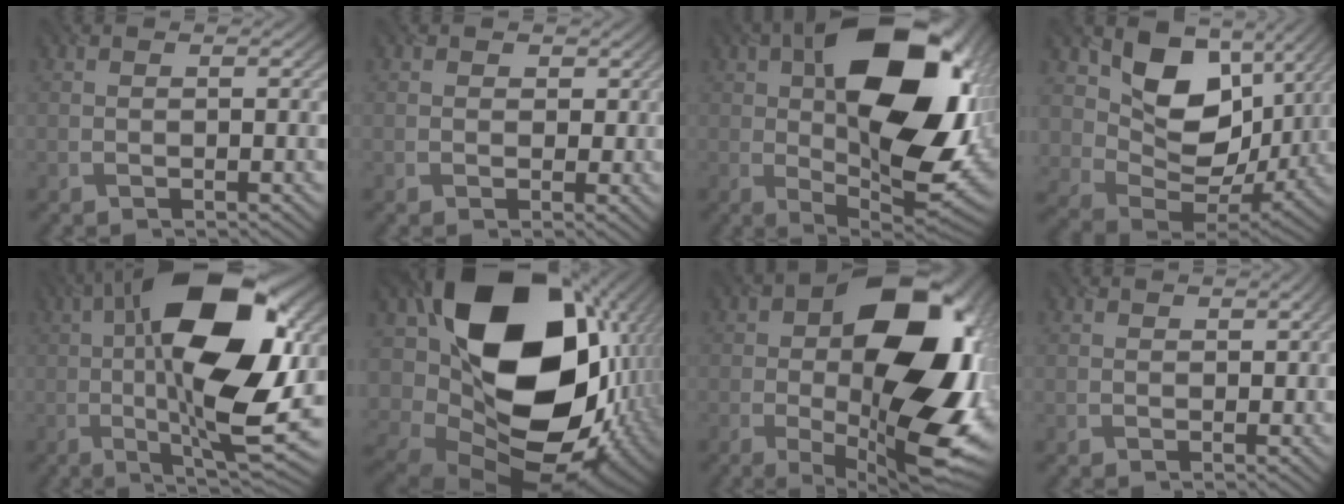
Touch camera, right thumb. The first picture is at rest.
{"total": 1.4, "force": [0.0, 1.1, -0.8], "torque": [0.015, -0.006, 0.002]}
{"total": 18.7, "force": [3.6, 9.9, 15.4], "torque": [-0.231, -0.011, 0.062]}
{"total": 12.6, "force": [5.1, 9.4, 6.5], "torque": [-0.127, -0.008, 0.098]}
{"total": 17.5, "force": [0.6, 6.1, 16.4], "torque": [-0.270, 0.022, 0.002]}
{"total": 22.9, "force": [1.1, 17.6, 14.6], "torque": [-0.332, -0.069, 0.080]}
{"total": 19.3, "force": [0.1, 10.7, 16.0], "torque": [-0.229, -0.009, 0.000]}
{"total": 0.5, "force": [0.2, 0.4, -0.3], "torque": [0.004, -0.003, 0.008]}